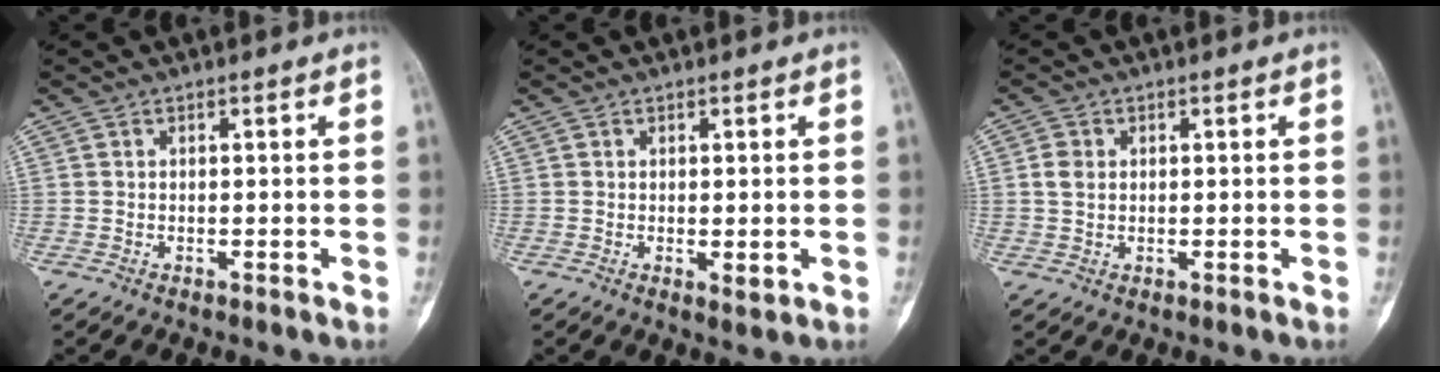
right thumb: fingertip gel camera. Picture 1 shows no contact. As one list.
[{"total": 1.8, "force": [-0.2, 0.8, 1.7], "torque": [-0.029, -0.007, 0.001]}, {"total": 2.8, "force": [0.5, 2.2, 1.7], "torque": [-0.029, 0.002, 0.010]}]